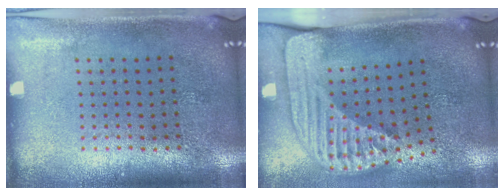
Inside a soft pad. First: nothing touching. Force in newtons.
{"total": 2.5, "press": 1.8, "slide": 1.8}